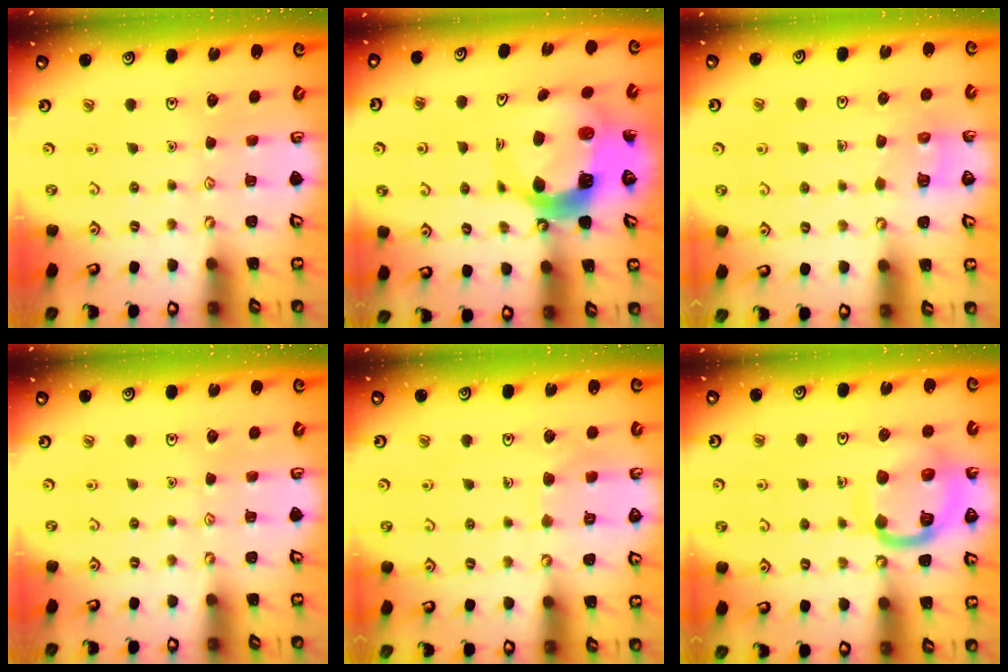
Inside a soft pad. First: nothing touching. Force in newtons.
{"total": 11.8, "press": 11.6, "slide": 1.8}
{"total": 5.5, "press": 5.4, "slide": 0.5}
{"total": 0.0}
{"total": 7.3, "press": 7.3, "slide": 0.7}
{"total": 14.5, "press": 14.4, "slide": 1.6}